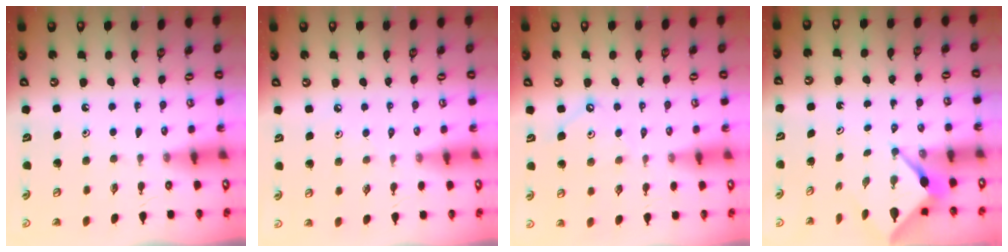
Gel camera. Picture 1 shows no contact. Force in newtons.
{"total": 1.9, "press": 1.8, "slide": 0.4}
{"total": 3.7, "press": 3.6, "slide": 0.5}
{"total": 3.2, "press": 3.2, "slide": 0.1}